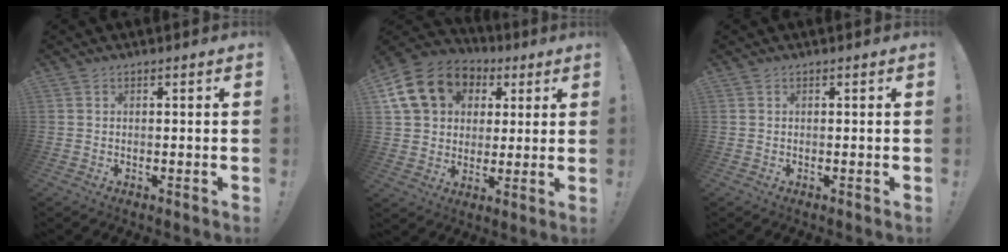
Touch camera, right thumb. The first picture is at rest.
{"total": 17.7, "force": [6.5, 14.0, 8.5], "torque": [-0.127, -0.017, 0.137]}
{"total": 0.0}